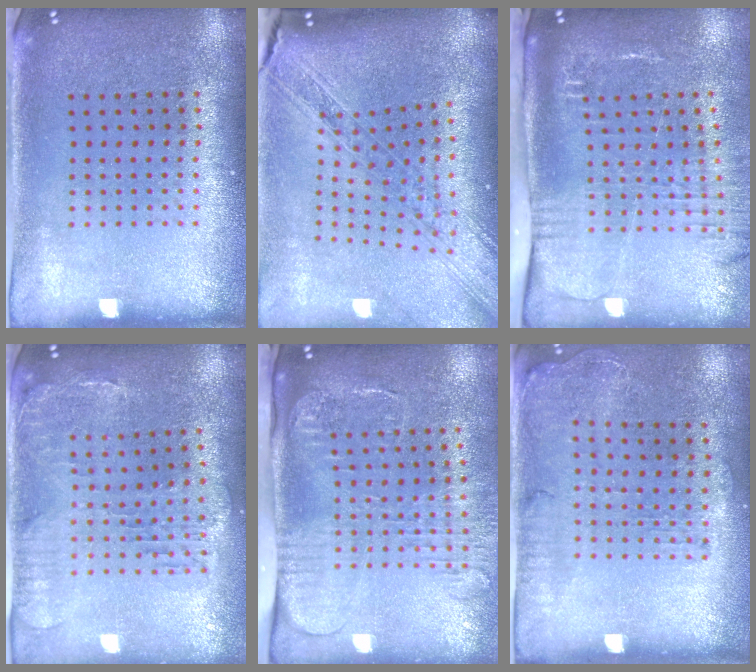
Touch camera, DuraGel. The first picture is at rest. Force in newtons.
{"total": 2.2, "press": 1.9, "slide": 1.1}
{"total": 2.7, "press": 2.1, "slide": 1.7}
{"total": 0.9, "press": 0.8, "slide": 0.3}
{"total": 2.7, "press": 2.0, "slide": 1.7}
{"total": 1.4, "press": 1.2, "slide": 0.7}